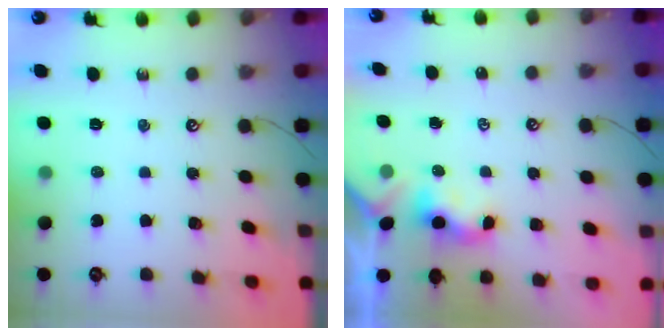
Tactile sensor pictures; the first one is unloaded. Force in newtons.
{"total": 1.1, "press": 1.0, "slide": 0.4}